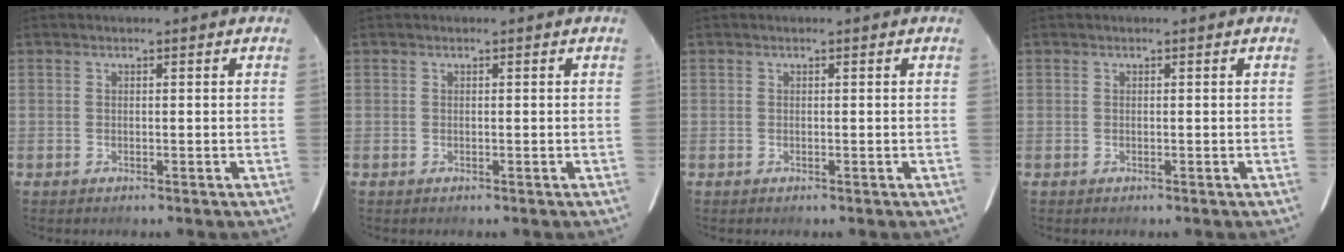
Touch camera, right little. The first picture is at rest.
{"total": 0.0}
{"total": 0.0}
{"total": 0.0}